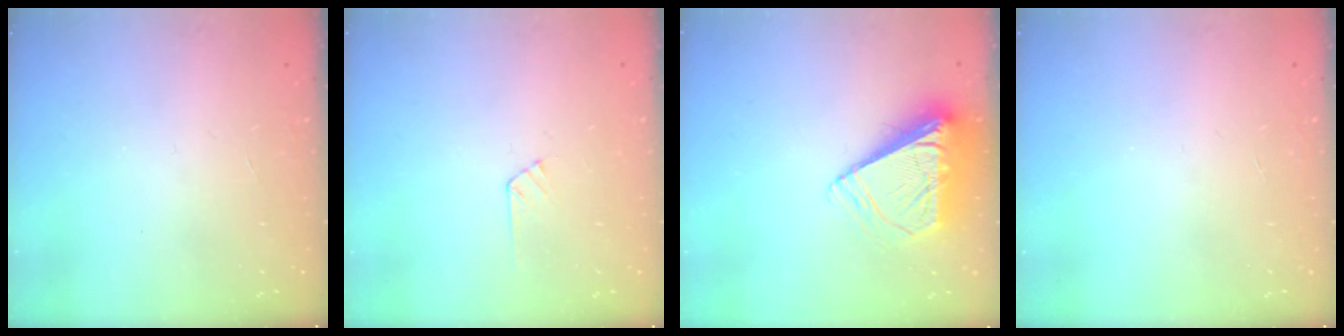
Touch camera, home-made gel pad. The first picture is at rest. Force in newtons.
{"total": 4.8, "press": 4.8, "slide": 0.5}
{"total": 9.4, "press": 9.3, "slide": 1.3}
{"total": 0.0}